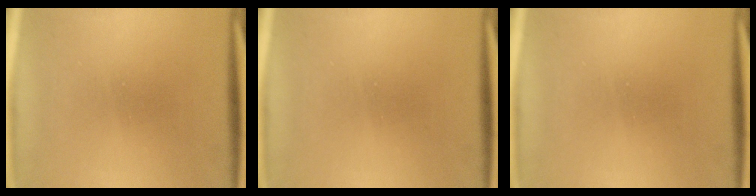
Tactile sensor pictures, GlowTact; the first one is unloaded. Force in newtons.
{"total": 0.0}
{"total": 0.0}